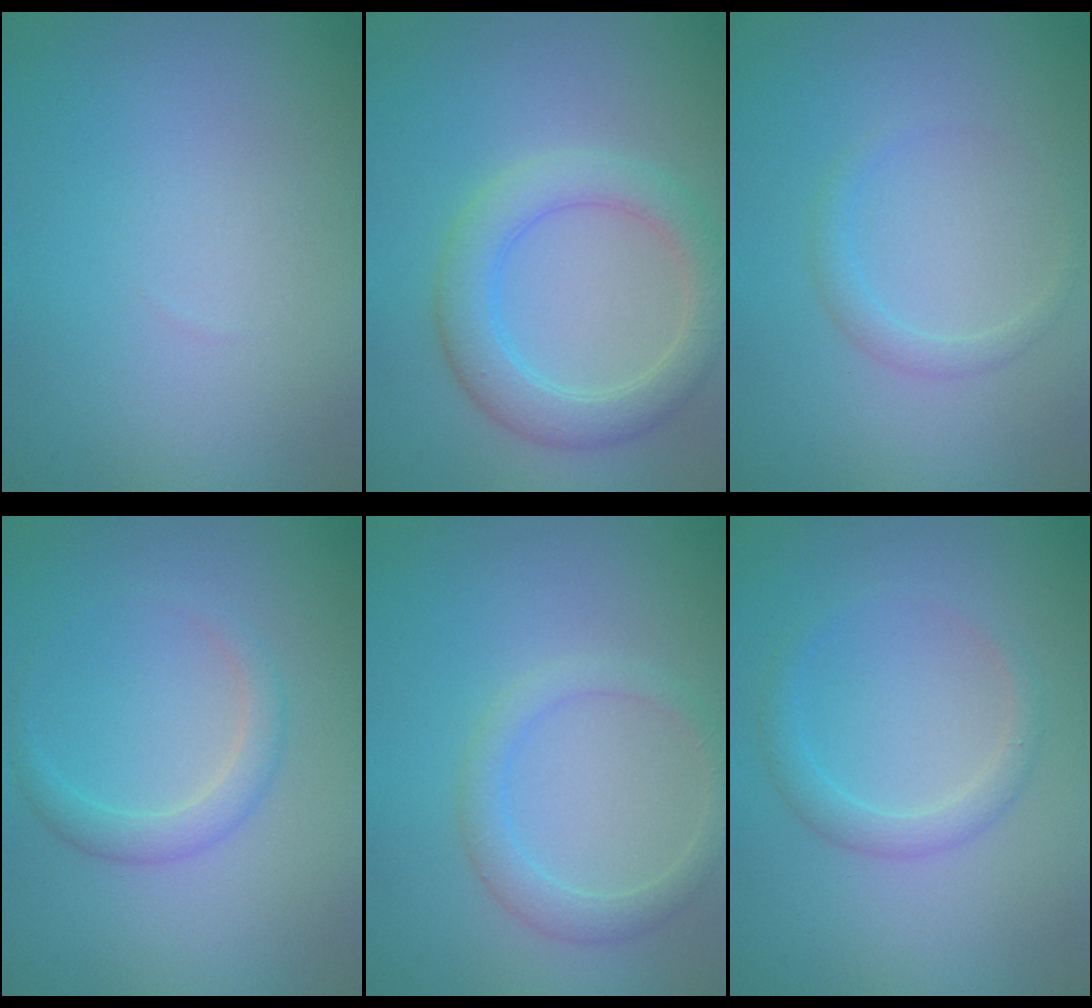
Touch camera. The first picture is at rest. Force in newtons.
{"total": 4.1, "press": 4.1, "slide": 0.2}
{"total": 1.2, "press": 1.2, "slide": 0.1}
{"total": 1.9, "press": 1.9, "slide": 0.1}
{"total": 2.2, "press": 2.1, "slide": 0.1}
{"total": 1.9, "press": 1.9, "slide": 0.2}